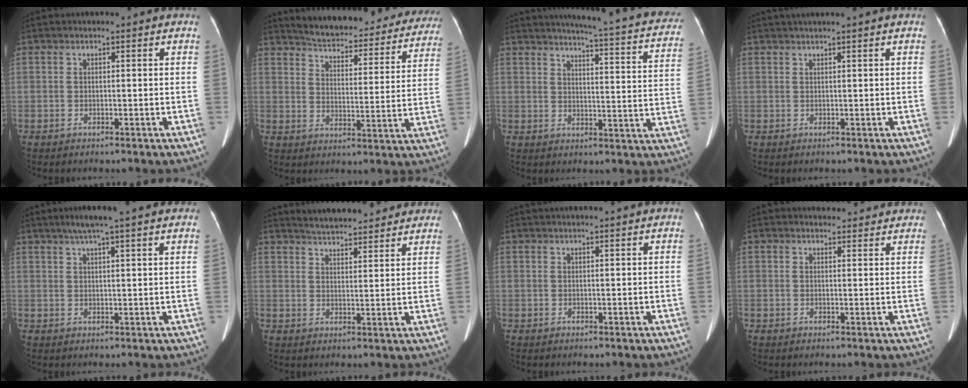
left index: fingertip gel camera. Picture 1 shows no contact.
{"total": 25.9, "force": [23.7, 6.2, 8.5], "torque": [-0.118, -0.039, 0.287]}
{"total": 23.7, "force": [21.2, 2.1, 10.5], "torque": [-0.136, -0.060, 0.232]}
{"total": 4.1, "force": [3.4, -0.9, 2.1], "torque": [-0.024, 0.027, 0.053]}
{"total": 9.1, "force": [7.2, -0.5, 5.6], "torque": [-0.086, 0.029, 0.094]}
{"total": 12.8, "force": [11.9, 2.6, 4.1], "torque": [-0.047, 0.019, 0.156]}
{"total": 5.6, "force": [5.2, -0.6, 2.2], "torque": [-0.022, 0.027, 0.058]}
{"total": 5.8, "force": [5.5, 1.4, 0.8], "torque": [-0.002, 0.010, 0.052]}